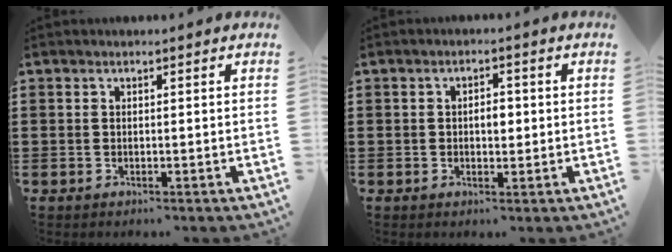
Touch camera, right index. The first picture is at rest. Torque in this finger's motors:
{"motor_torque": [0.70, -0.17, 0.05, 0.07]}